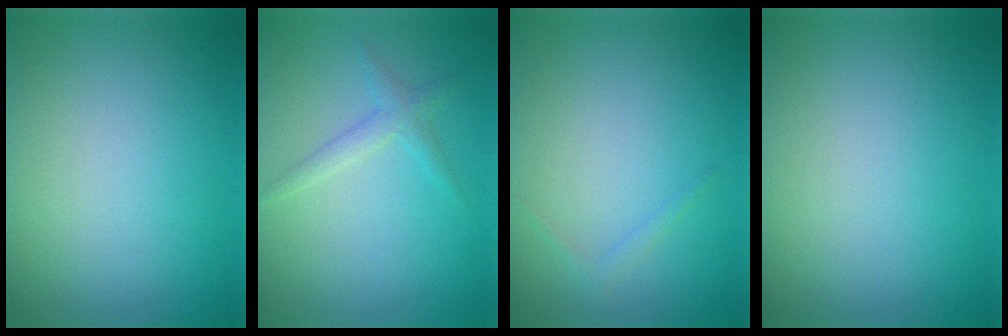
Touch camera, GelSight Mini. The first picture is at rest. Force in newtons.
{"total": 1.6, "press": 1.6, "slide": 0.1}
{"total": 0.6, "press": 0.6, "slide": 0.1}
{"total": 0.0}